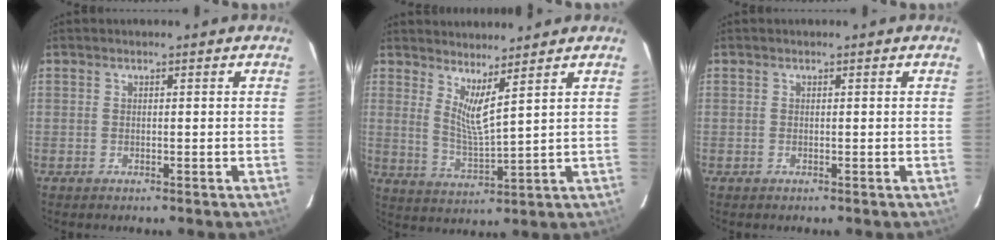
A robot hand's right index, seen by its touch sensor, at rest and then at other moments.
{"total": 5.9, "force": [4.2, -0.1, 4.1], "torque": [-0.074, -0.019, 0.075]}
{"total": 0.0}